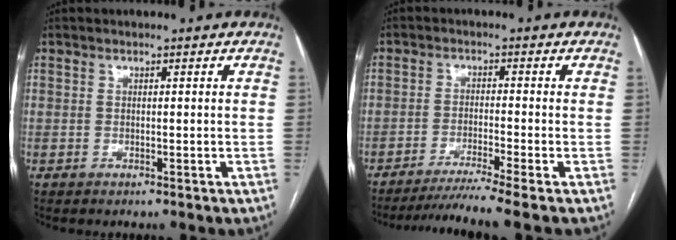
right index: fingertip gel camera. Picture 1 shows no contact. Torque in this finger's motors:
{"motor_torque": [1.03, -0.75, 0.22, 0.06]}